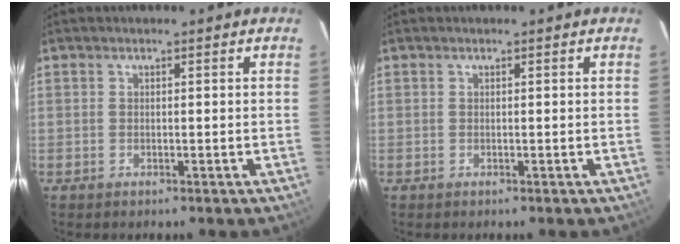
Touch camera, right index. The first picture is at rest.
{"total": 0.0}